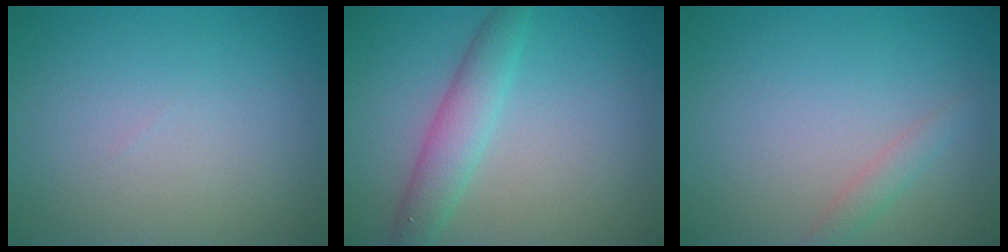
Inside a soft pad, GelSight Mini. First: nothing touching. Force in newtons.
{"total": 3.4, "press": 3.4, "slide": 0.1}
{"total": 1.3, "press": 1.3, "slide": 0.1}